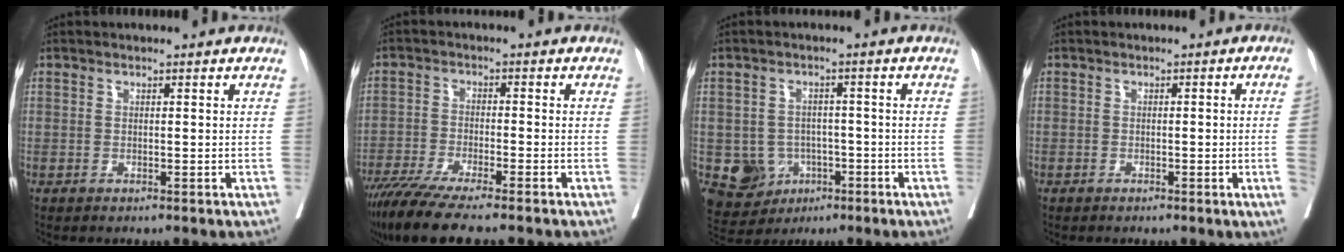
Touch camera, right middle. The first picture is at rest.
{"total": 10.3, "force": [-8.4, 0.3, 6.0], "torque": [-0.094, -0.027, -0.141]}
{"total": 6.4, "force": [-2.1, 5.9, 1.7], "torque": [-0.030, 0.005, -0.023]}
{"total": 2.9, "force": [-0.5, -0.9, 2.7], "torque": [-0.038, -0.003, -0.007]}